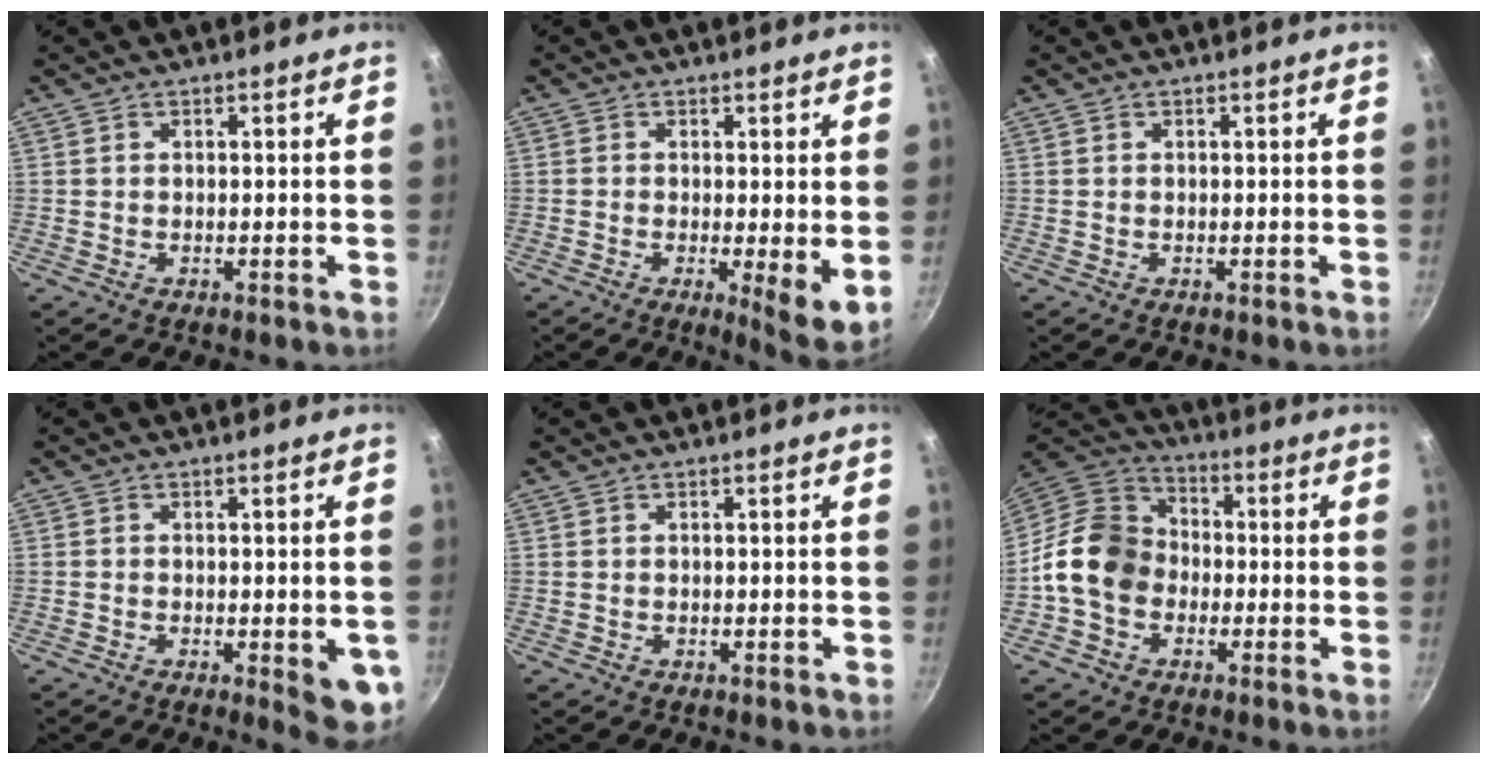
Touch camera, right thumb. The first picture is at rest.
{"total": 6.9, "force": [-0.3, 1.7, 6.7], "torque": [-0.092, -0.023, -0.004]}
{"total": 0.0}
{"total": 7.0, "force": [-1.8, 2.3, 6.4], "torque": [-0.063, -0.004, -0.020]}
{"total": 0.0}
{"total": 13.4, "force": [-2.4, 10.9, 7.4], "torque": [-0.101, 0.036, -0.065]}